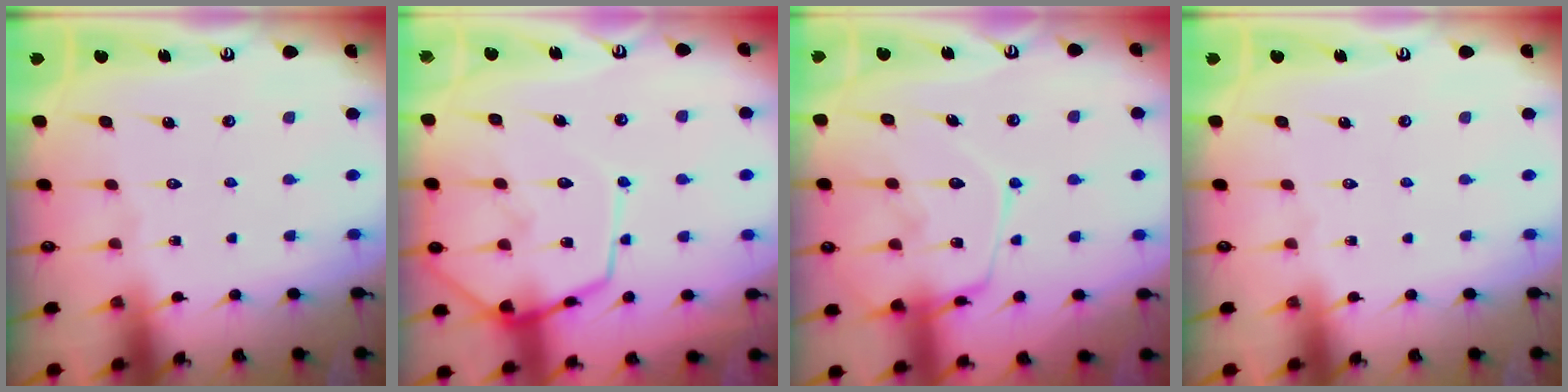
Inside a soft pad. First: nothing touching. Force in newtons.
{"total": 13.7, "press": 13.7, "slide": 1.3}
{"total": 14.9, "press": 14.8, "slide": 1.3}
{"total": 0.0}